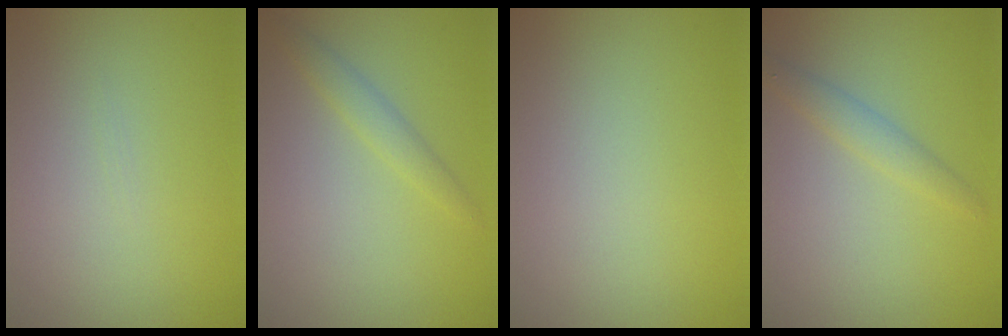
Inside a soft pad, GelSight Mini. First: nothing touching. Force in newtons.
{"total": 1.7, "press": 1.7, "slide": 0.1}
{"total": 0.0}
{"total": 1.8, "press": 1.8, "slide": 0.1}